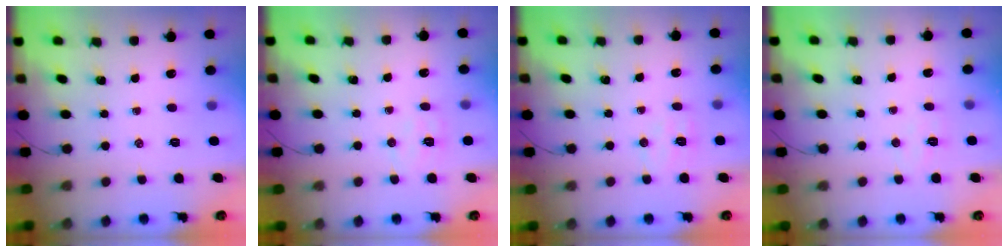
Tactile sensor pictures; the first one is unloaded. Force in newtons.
{"total": 5.8, "press": 5.7, "slide": 1.0}
{"total": 6.3, "press": 6.2, "slide": 1.0}
{"total": 3.6, "press": 3.5, "slide": 0.8}